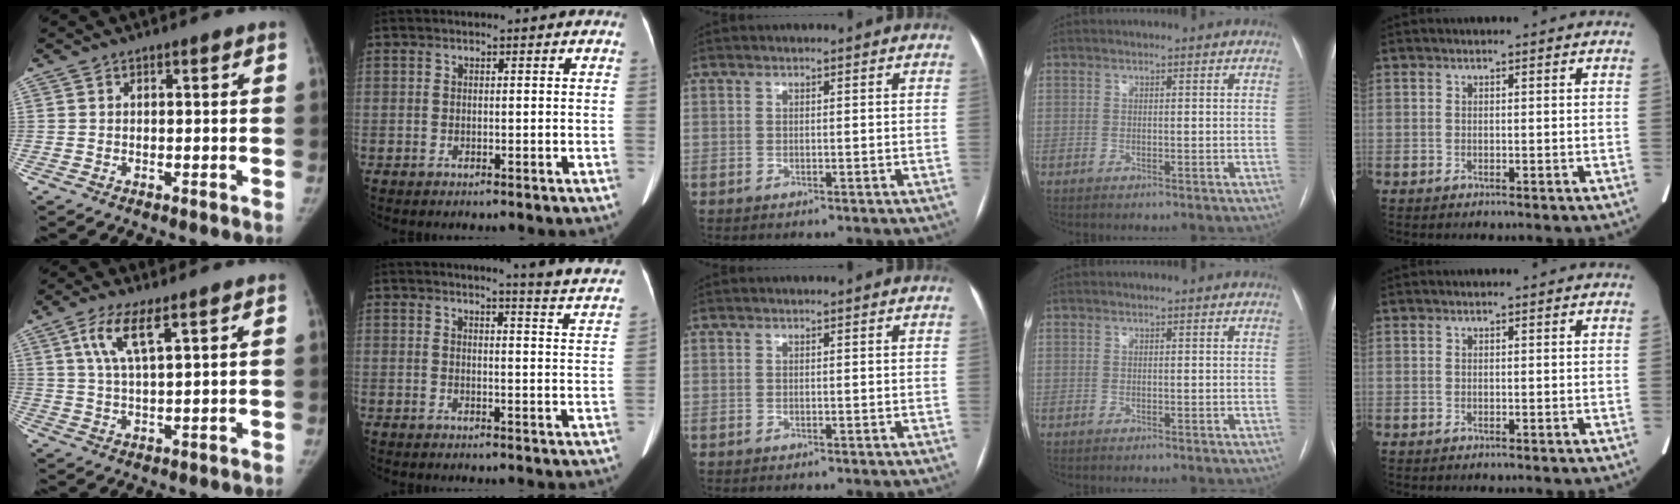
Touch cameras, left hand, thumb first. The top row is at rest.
{"thumb": {"total": 7.0, "force": [3.5, 1.7, 5.8], "torque": [-0.125, -0.011, 0.073]}, "index": {"total": 10.2, "force": [9.8, -1.2, 2.5], "torque": [-0.030, -0.068, 0.094]}}